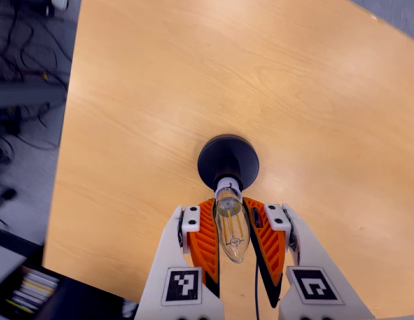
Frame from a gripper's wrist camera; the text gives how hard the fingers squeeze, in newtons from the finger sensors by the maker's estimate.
{"total": 19.2, "left": 18.5, "right": 19.9}